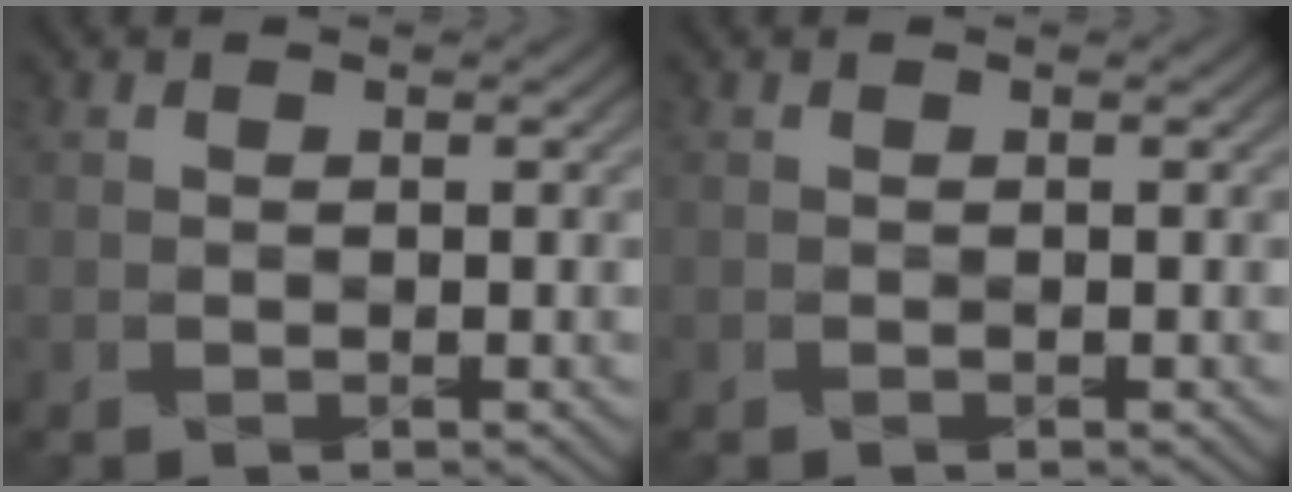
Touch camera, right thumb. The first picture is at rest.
{"total": 0.0}